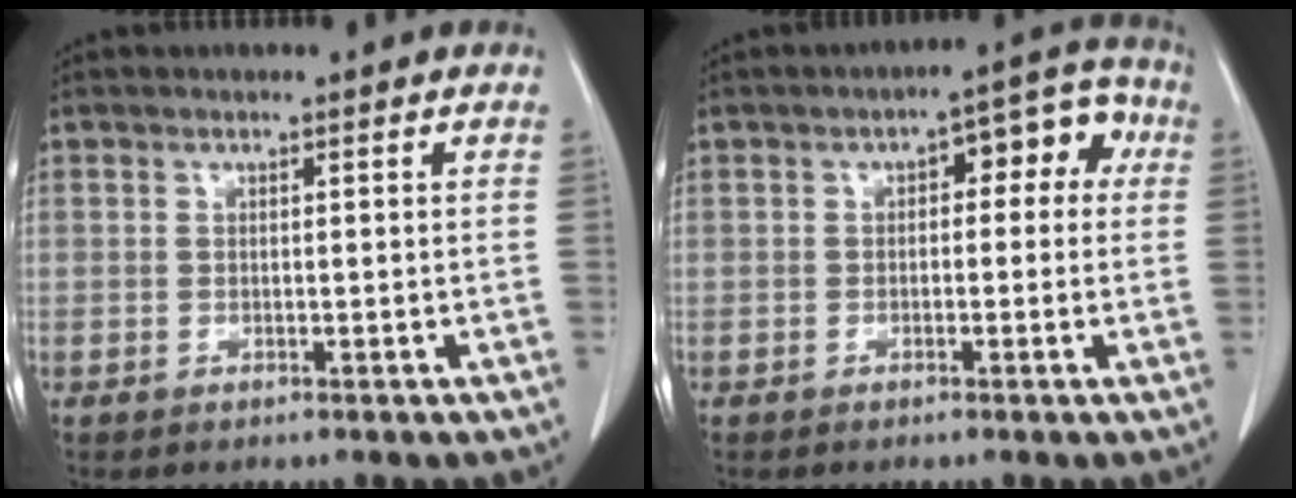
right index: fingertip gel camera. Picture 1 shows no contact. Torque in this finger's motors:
{"motor_torque": [0.19, 0.08, 0.07, 0.04]}